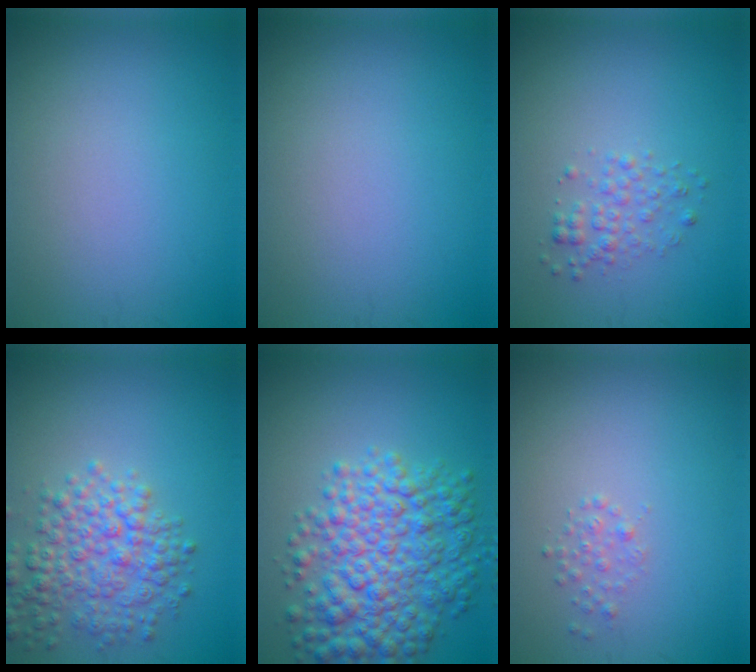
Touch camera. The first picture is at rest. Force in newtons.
{"total": 0.0}
{"total": 1.8, "press": 1.8, "slide": 0.1}
{"total": 5.1, "press": 5.1, "slide": 0.2}
{"total": 8.2, "press": 8.2, "slide": 0.2}
{"total": 1.0, "press": 1.0, "slide": 0.1}